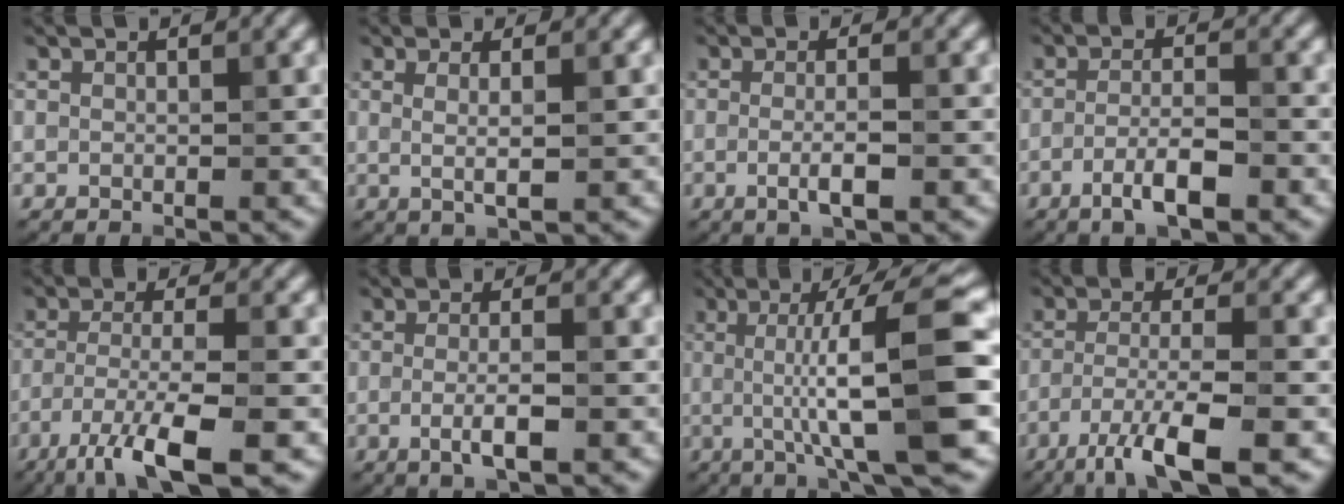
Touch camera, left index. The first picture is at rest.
{"total": 2.6, "force": [0.4, 0.7, 2.4], "torque": [-0.040, -0.002, 0.004]}
{"total": 2.8, "force": [-0.6, 0.5, 2.6], "torque": [-0.047, -0.003, -0.013]}
{"total": 3.8, "force": [-2.0, 0.8, 3.2], "torque": [-0.060, 0.007, -0.040]}
{"total": 7.5, "force": [-4.5, 1.2, 5.9], "torque": [-0.099, -0.002, -0.086]}
{"total": 3.1, "force": [-0.8, 0.5, 3.0], "torque": [-0.055, -0.004, -0.016]}
{"total": 11.3, "force": [-0.2, 2.1, 11.1], "torque": [-0.143, 0.007, -0.006]}
{"total": 6.8, "force": [-4.0, 1.0, 5.4], "torque": [-0.092, 0.000, -0.076]}